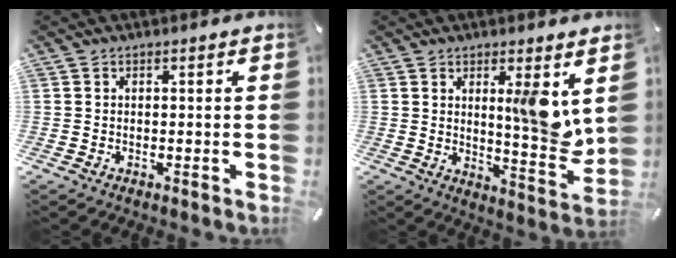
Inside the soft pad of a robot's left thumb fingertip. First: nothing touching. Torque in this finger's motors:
{"motor_torque": [1.48, 2.40, 1.37, -1.17, 0.47]}